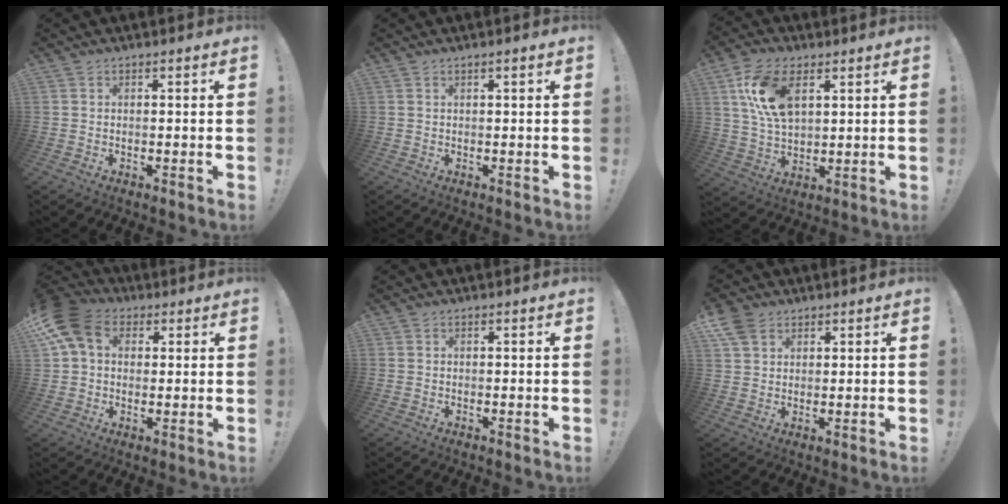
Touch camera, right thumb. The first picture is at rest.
{"total": 0.8, "force": [0.5, -0.2, 0.6], "torque": [-0.008, -0.001, 0.006]}
{"total": 15.8, "force": [5.8, 9.9, 10.9], "torque": [-0.203, -0.005, 0.109]}
{"total": 13.8, "force": [4.5, 10.0, 8.3], "torque": [-0.157, -0.006, 0.088]}
{"total": 0.0}
{"total": 6.7, "force": [3.9, 4.5, 3.1], "torque": [-0.053, -0.010, 0.078]}